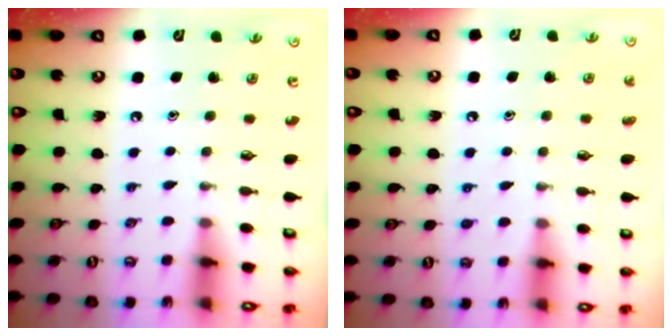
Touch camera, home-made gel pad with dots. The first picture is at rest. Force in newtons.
{"total": 6.3, "press": 6.3, "slide": 0.9}